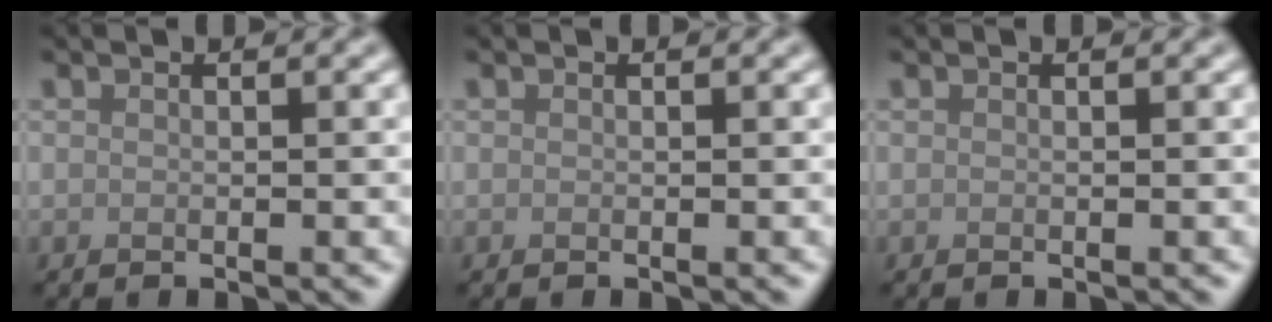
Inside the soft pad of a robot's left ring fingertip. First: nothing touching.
{"total": 0.0}
{"total": 0.0}